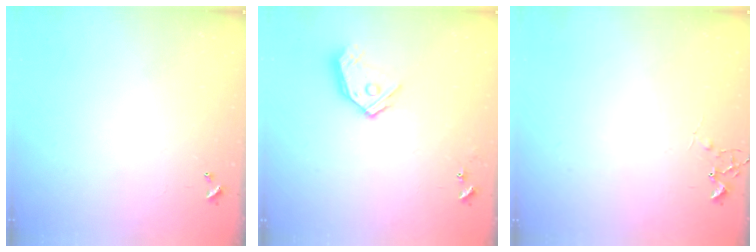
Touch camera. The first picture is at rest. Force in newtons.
{"total": 13.2, "press": 13.1, "slide": 1.6}
{"total": 5.4, "press": 5.3, "slide": 0.8}